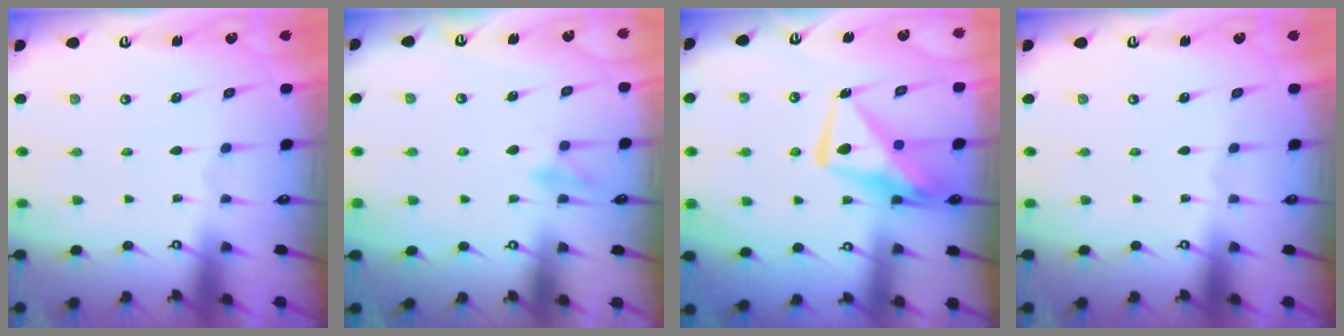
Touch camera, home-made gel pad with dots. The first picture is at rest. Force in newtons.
{"total": 9.3, "press": 9.2, "slide": 1.3}
{"total": 13.4, "press": 13.4, "slide": 1.1}
{"total": 0.0}